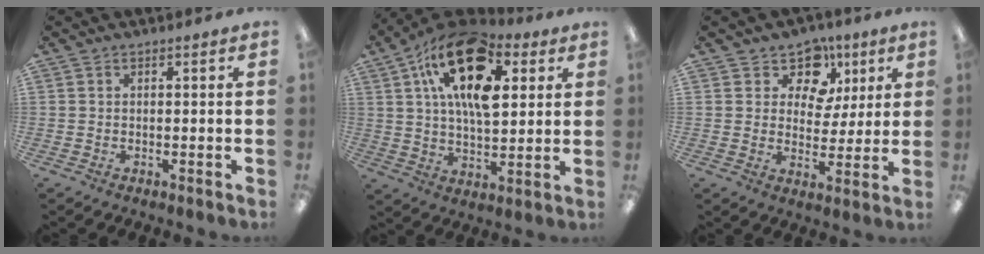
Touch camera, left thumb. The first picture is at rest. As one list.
[{"total": 20.1, "force": [9.2, 10.6, 14.5], "torque": [-0.237, -0.027, 0.155]}, {"total": 11.3, "force": [6.0, 8.3, 4.8], "torque": [-0.073, -0.029, 0.110]}]